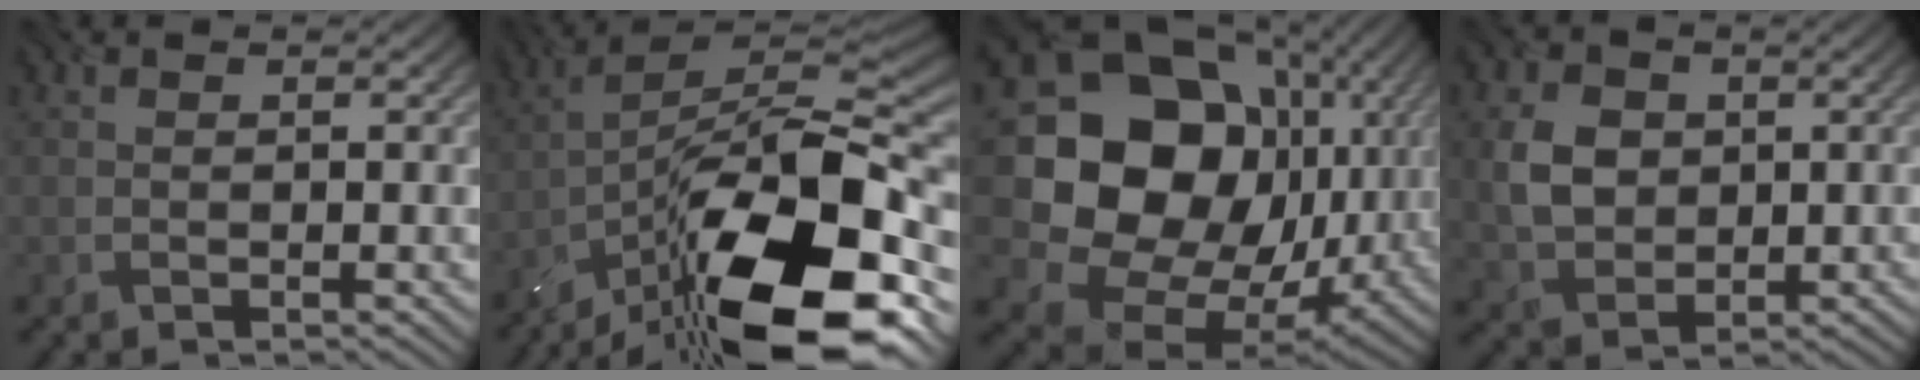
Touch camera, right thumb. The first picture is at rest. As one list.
[{"total": 19.5, "force": [-12.0, 6.9, 13.7], "torque": [-0.228, -0.005, -0.211]}, {"total": 19.1, "force": [2.3, 15.9, 10.3], "torque": [-0.249, -0.028, 0.055]}, {"total": 6.0, "force": [0.8, 4.9, 3.3], "torque": [-0.080, 0.001, 0.015]}]